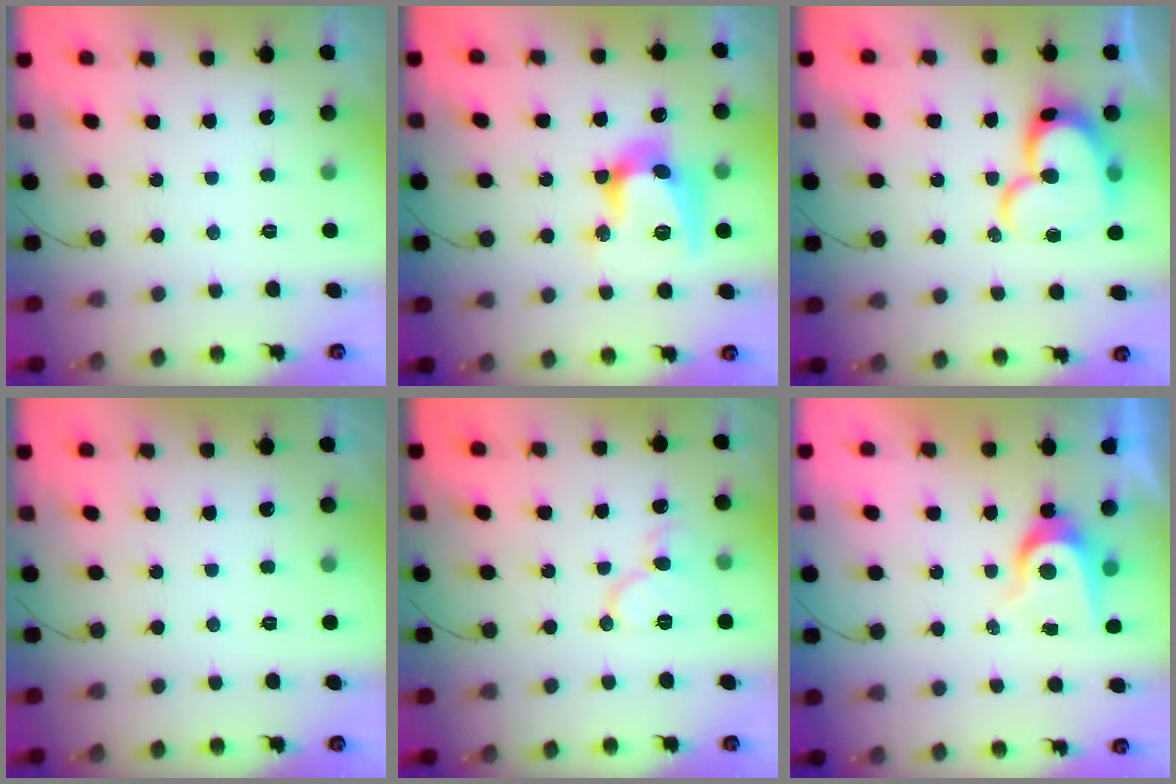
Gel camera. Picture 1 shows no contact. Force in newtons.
{"total": 16.9, "press": 16.9, "slide": 0.6}
{"total": 18.6, "press": 18.6, "slide": 1.5}
{"total": 0.0}
{"total": 10.0, "press": 9.9, "slide": 1.2}
{"total": 7.7, "press": 7.7, "slide": 0.3}